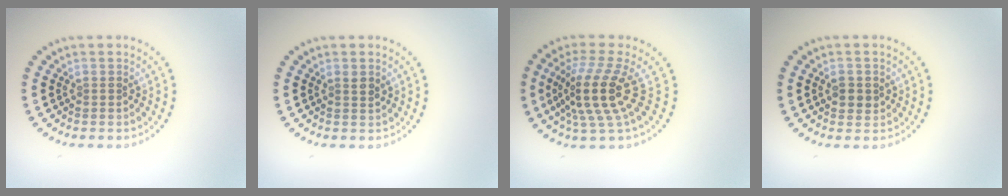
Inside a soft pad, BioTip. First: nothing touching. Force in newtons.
{"total": 1.0, "press": 0.8, "slide": 0.5}
{"total": 4.9, "press": 3.6, "slide": 3.4}
{"total": 1.7, "press": 1.7, "slide": 0.2}